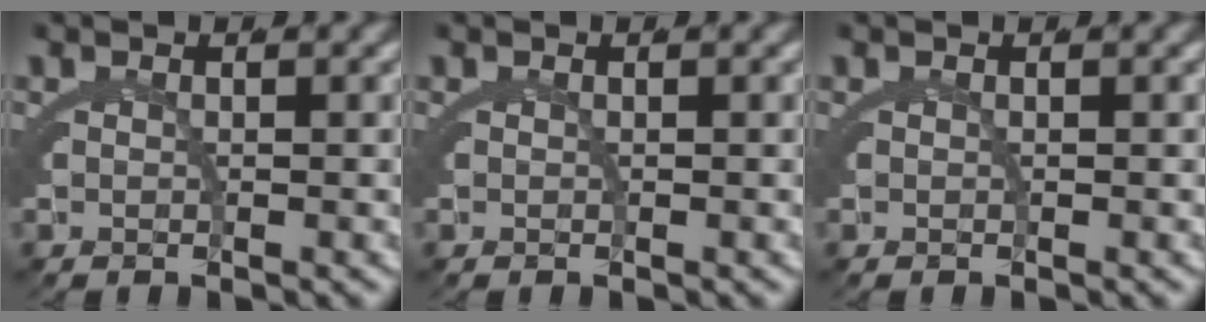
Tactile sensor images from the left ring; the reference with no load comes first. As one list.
[{"total": 0.0}, {"total": 0.0}]